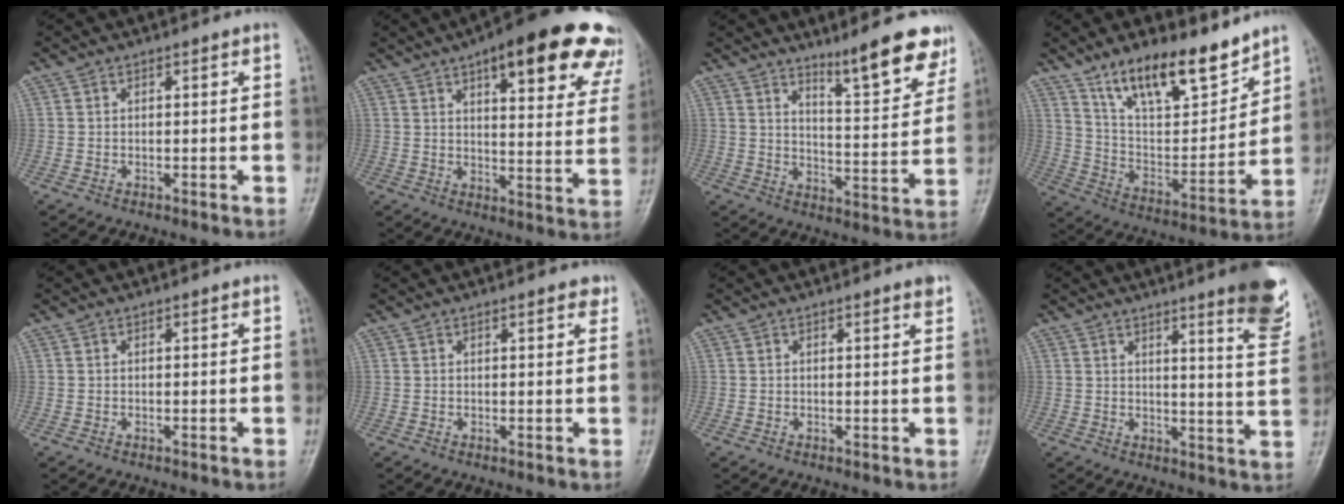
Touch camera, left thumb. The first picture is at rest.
{"total": 24.5, "force": [15.3, 7.8, 17.5], "torque": [-0.189, -0.037, 0.183]}
{"total": 12.2, "force": [9.1, 2.4, 7.9], "torque": [-0.081, -0.065, 0.136]}
{"total": 17.3, "force": [12.8, 5.8, 10.0], "torque": [-0.123, -0.080, 0.231]}
{"total": 0.0}
{"total": 2.0, "force": [1.4, 0.7, 1.3], "torque": [-0.007, -0.003, 0.014]}
{"total": 1.3, "force": [0.9, 0.0, 0.9], "torque": [-0.010, -0.005, 0.011]}
{"total": 11.7, "force": [7.3, 1.3, 9.0], "torque": [-0.099, -0.049, 0.089]}